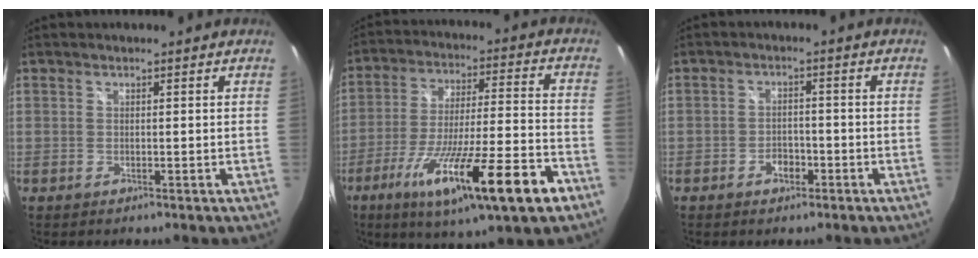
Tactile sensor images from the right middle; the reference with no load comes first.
{"total": 22.5, "force": [-12.2, 2.7, 18.7], "torque": [-0.329, -0.067, -0.194]}
{"total": 2.8, "force": [-1.5, 2.0, 1.3], "torque": [-0.027, 0.007, -0.020]}